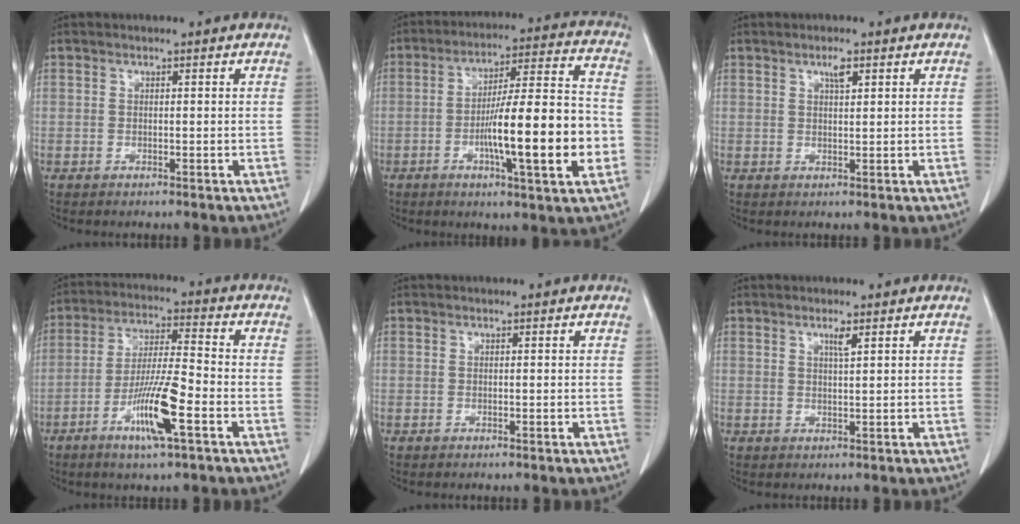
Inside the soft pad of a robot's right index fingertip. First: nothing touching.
{"total": 16.9, "force": [-4.1, 1.3, 16.4], "torque": [-0.262, 0.008, -0.062]}
{"total": 1.9, "force": [1.1, 0.4, 1.5], "torque": [-0.027, 0.000, 0.018]}
{"total": 10.7, "force": [-4.6, 0.5, 9.6], "torque": [-0.183, -0.010, -0.085]}
{"total": 0.0}
{"total": 1.6, "force": [0.9, -0.1, 1.3], "torque": [-0.024, -0.003, 0.016]}